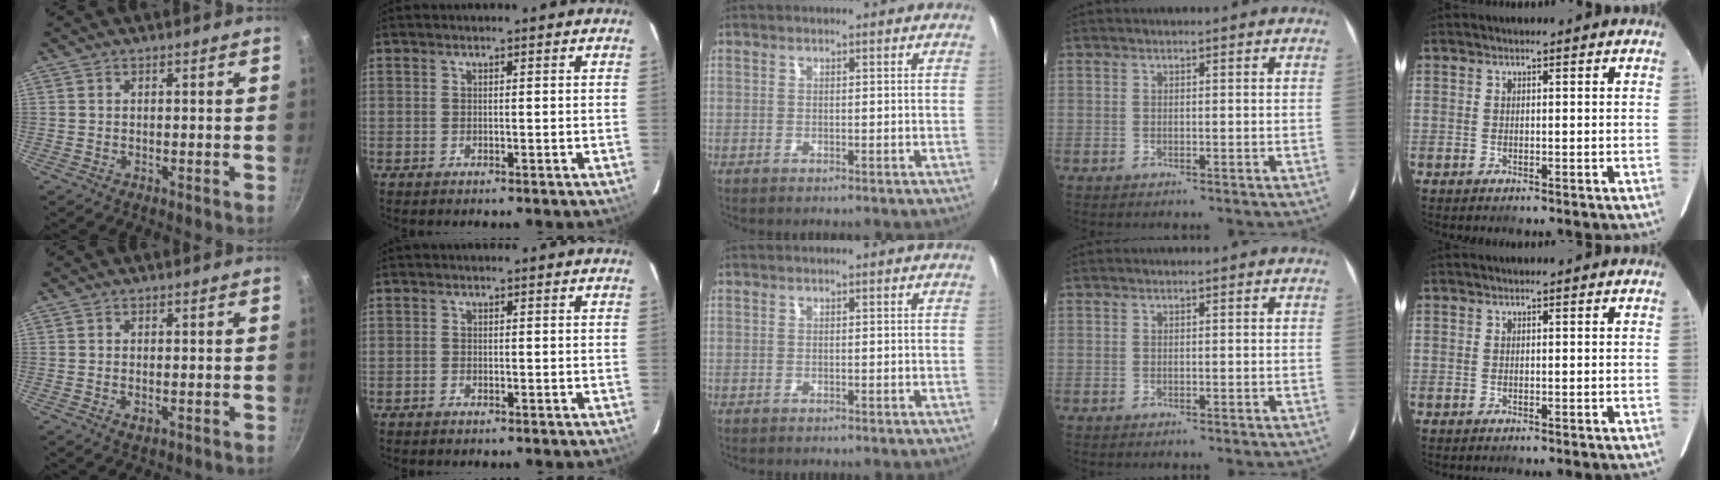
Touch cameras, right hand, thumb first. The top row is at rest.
{"thumb": {"total": 1.6, "force": [-0.3, 0.9, 1.3], "torque": [-0.022, -0.003, -0.004]}, "index": {"total": 0.8, "force": [-0.7, 0.4, 0.2], "torque": [-0.006, 0.001, -0.013]}}